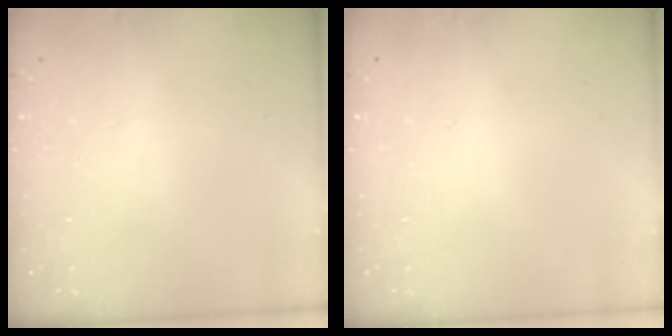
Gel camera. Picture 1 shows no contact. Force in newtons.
{"total": 0.0}